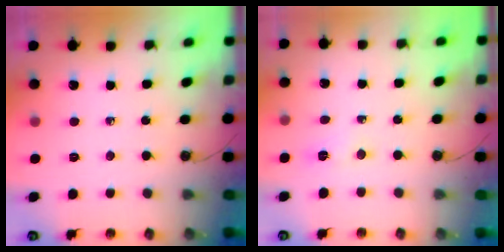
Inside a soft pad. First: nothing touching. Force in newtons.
{"total": 3.1, "press": 3.1, "slide": 0.6}